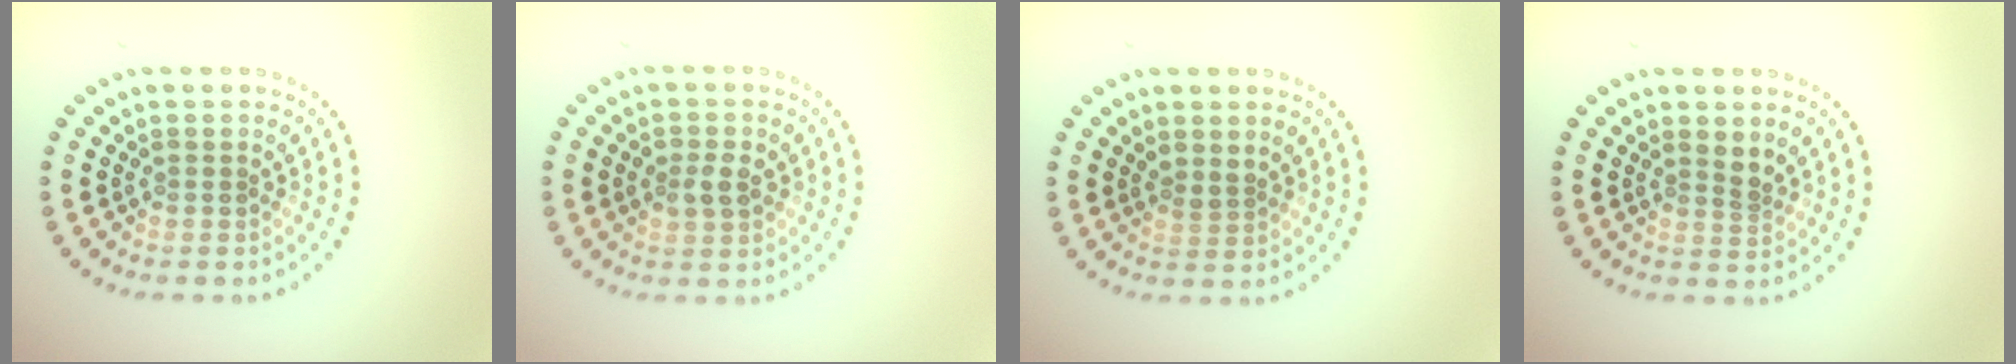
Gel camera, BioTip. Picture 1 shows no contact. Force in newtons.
{"total": 1.9, "press": 1.9, "slide": 0.4}
{"total": 1.0, "press": 0.6, "slide": 0.7}
{"total": 1.7, "press": 1.2, "slide": 1.1}